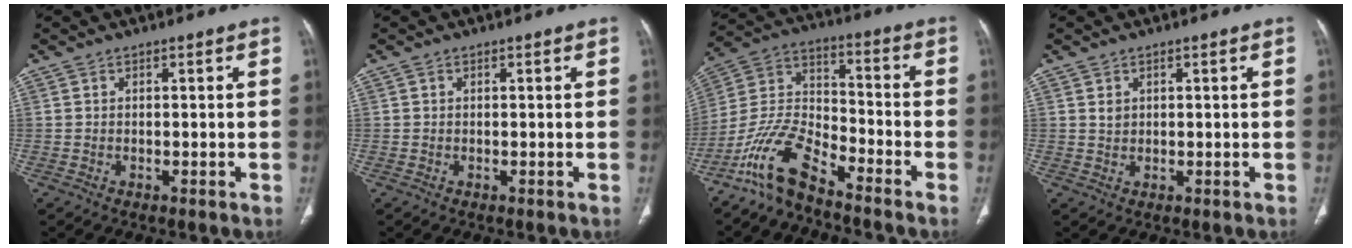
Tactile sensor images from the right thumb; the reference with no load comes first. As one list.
[{"total": 0.0}, {"total": 11.2, "force": [-9.0, 3.4, 5.8], "torque": [-0.122, 0.073, -0.185]}, {"total": 1.3, "force": [0.6, 1.0, 0.6], "torque": [-0.001, -0.003, 0.012]}]